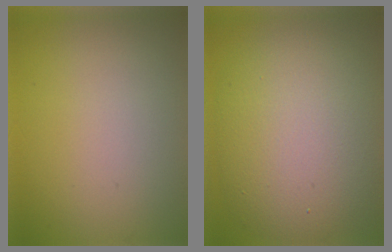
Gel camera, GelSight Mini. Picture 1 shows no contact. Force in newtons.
{"total": 11.7, "press": 11.7, "slide": 0.7}